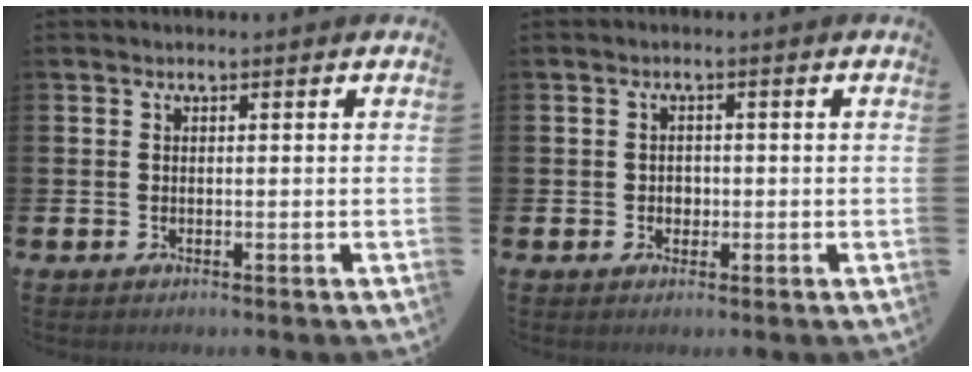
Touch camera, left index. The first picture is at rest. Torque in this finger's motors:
{"motor_torque": [0.22, -0.05, -0.03, 0.02]}